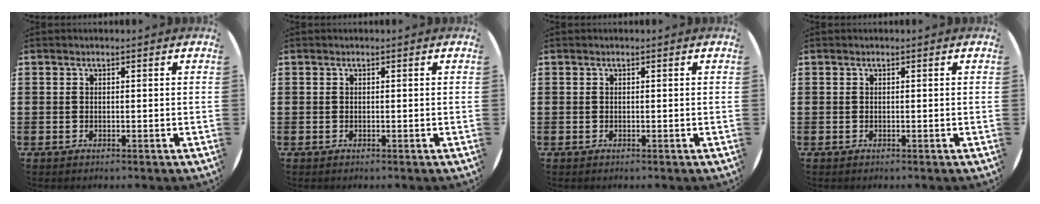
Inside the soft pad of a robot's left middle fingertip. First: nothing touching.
{"total": 0.0}
{"total": 0.0}
{"total": 0.0}